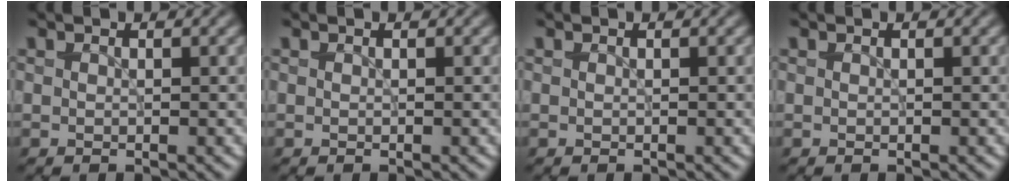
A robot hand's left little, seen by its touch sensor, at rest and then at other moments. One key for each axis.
{"total": 0.0}
{"total": 0.0}
{"total": 0.0}